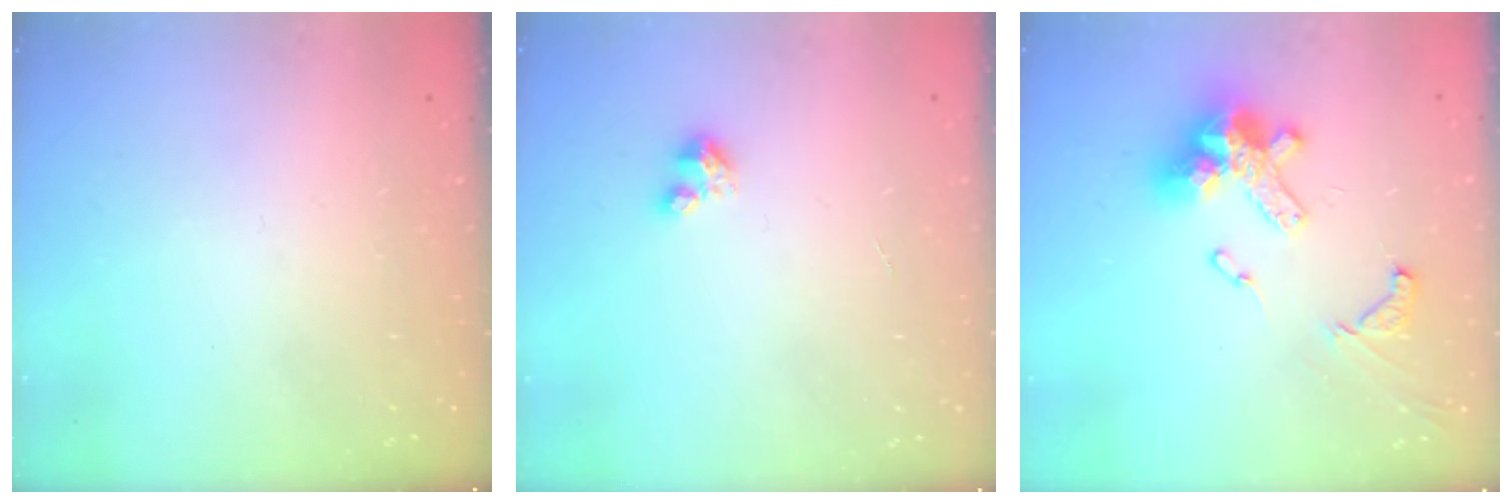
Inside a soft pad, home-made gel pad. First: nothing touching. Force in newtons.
{"total": 2.8, "press": 2.8, "slide": 0.3}
{"total": 15.9, "press": 15.8, "slide": 2.0}